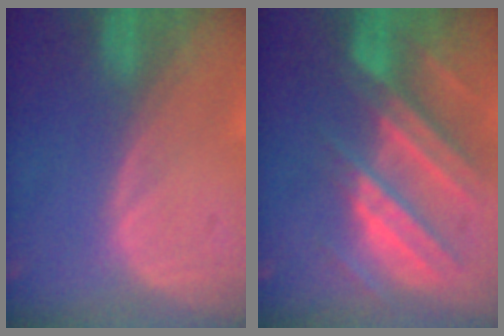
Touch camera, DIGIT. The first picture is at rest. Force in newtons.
{"total": 10.4, "press": 9.2, "slide": 4.8}